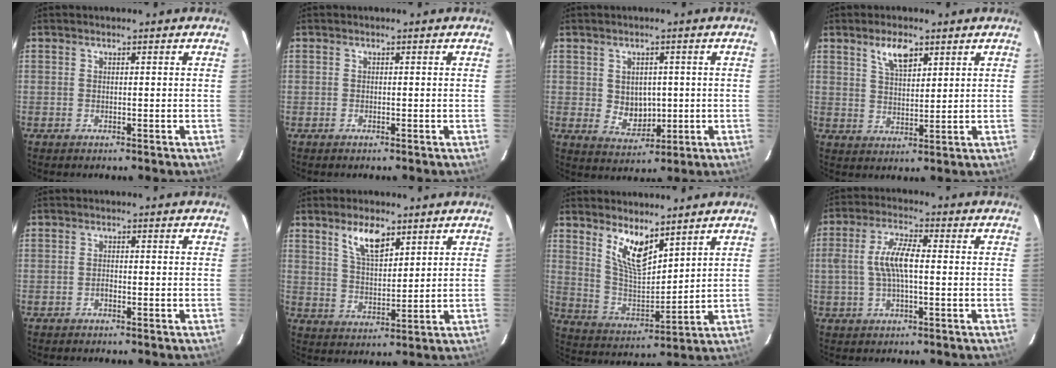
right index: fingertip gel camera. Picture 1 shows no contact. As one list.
[{"total": 0.5, "force": [-0.3, 0.4, -0.1], "torque": [0.002, 0.001, -0.006]}, {"total": 5.5, "force": [0.3, 4.7, 2.8], "torque": [-0.049, -0.002, 0.020]}, {"total": 5.8, "force": [3.5, 2.4, 3.9], "torque": [-0.067, 0.002, 0.066]}, {"total": 0.8, "force": [-0.6, 0.4, 0.3], "torque": [-0.005, 0.001, -0.011]}, {"total": 7.4, "force": [4.7, 3.0, 4.9], "torque": [-0.086, 0.003, 0.092]}, {"total": 9.7, "force": [6.5, 3.4, 6.4], "torque": [-0.119, -0.008, 0.133]}, {"total": 7.3, "force": [-0.3, 2.6, 6.8], "torque": [-0.135, 0.011, -0.005]}]